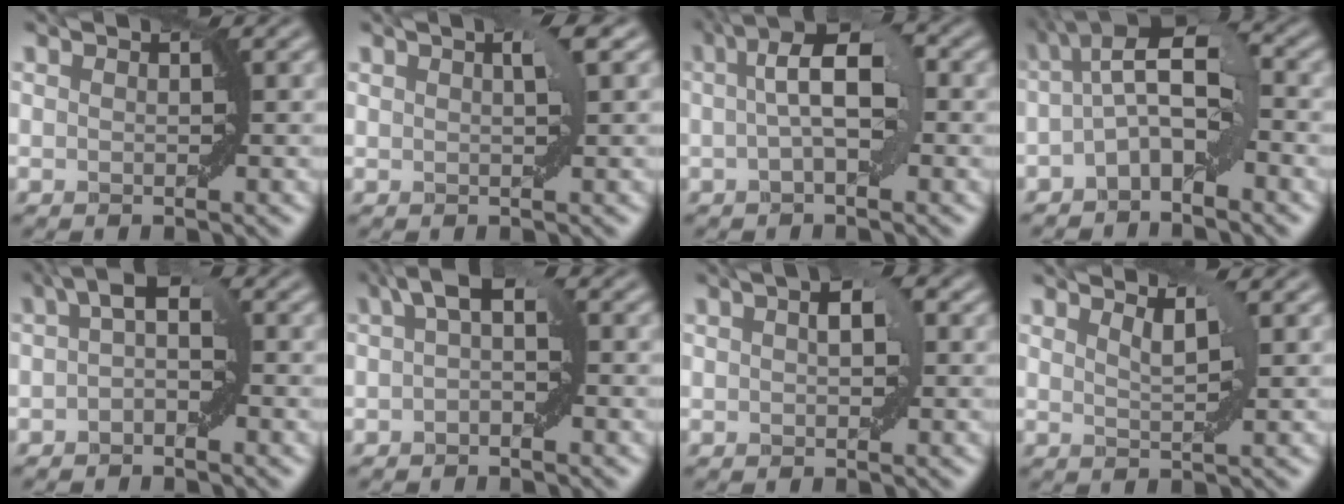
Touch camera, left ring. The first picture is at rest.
{"total": 1.6, "force": [0.8, 0.2, 1.4], "torque": [-0.020, 0.006, 0.015]}
{"total": 5.5, "force": [0.8, 2.0, 5.1], "torque": [-0.082, 0.017, 0.004]}
{"total": 5.3, "force": [-1.3, 2.2, 4.6], "torque": [-0.081, 0.017, -0.033]}
{"total": 3.2, "force": [0.2, 1.3, 2.9], "torque": [-0.036, 0.014, -0.007]}
{"total": 2.9, "force": [0.6, 1.0, 2.7], "torque": [-0.037, 0.012, 0.002]}
{"total": 2.7, "force": [0.8, 1.4, 2.1], "torque": [-0.028, 0.008, 0.013]}
{"total": 1.7, "force": [1.2, 0.3, 1.1], "torque": [-0.012, -0.002, 0.022]}